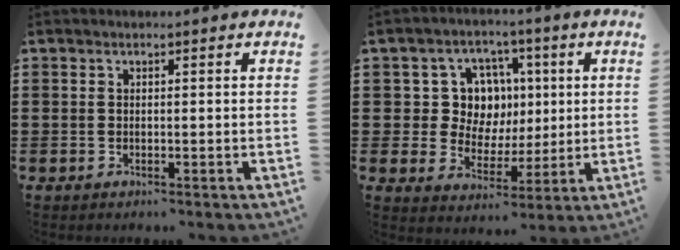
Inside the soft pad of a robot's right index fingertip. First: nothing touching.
{"total": 8.6, "force": [1.9, 7.5, 3.7], "torque": [-0.087, 0.016, 0.040]}